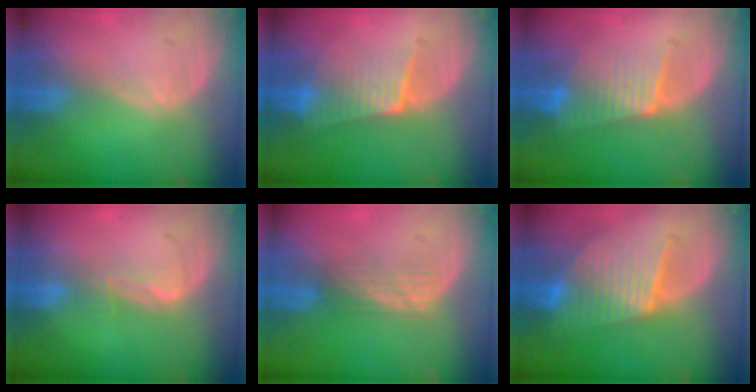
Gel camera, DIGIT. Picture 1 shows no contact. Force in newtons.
{"total": 6.5, "press": 5.9, "slide": 2.9}
{"total": 6.5, "press": 6.1, "slide": 2.4}
{"total": 2.0, "press": 2.0, "slide": 0.3}
{"total": 3.1, "press": 2.7, "slide": 1.7}
{"total": 8.4, "press": 8.4, "slide": 0.5}